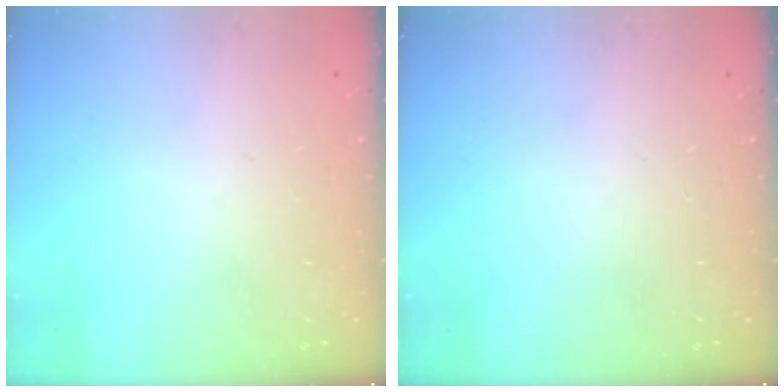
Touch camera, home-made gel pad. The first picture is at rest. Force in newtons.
{"total": 0.0}